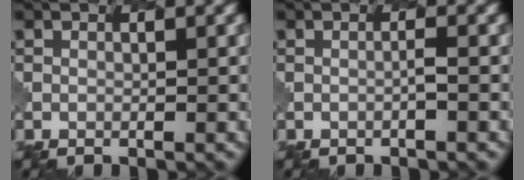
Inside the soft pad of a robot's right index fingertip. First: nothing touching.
{"total": 0.6, "force": [-0.1, 0.0, 0.6], "torque": [-0.007, 0.006, -0.005]}